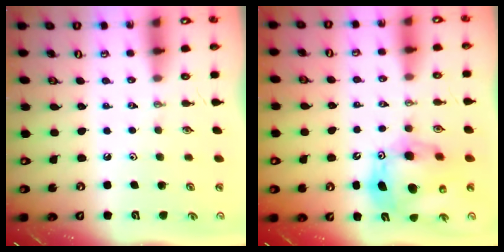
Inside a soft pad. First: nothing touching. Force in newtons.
{"total": 14.1, "press": 14.0, "slide": 1.8}